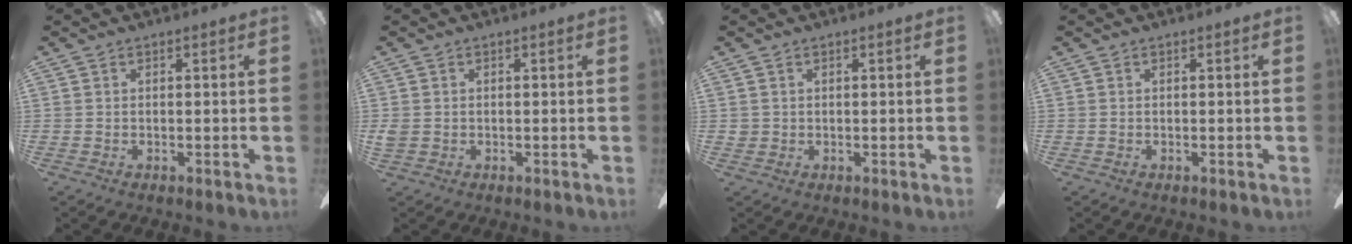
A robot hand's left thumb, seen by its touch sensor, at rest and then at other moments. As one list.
[{"total": 1.6, "force": [0.2, 1.5, 0.5], "torque": [-0.010, 0.003, 0.004]}, {"total": 1.5, "force": [0.8, 1.3, 0.1], "torque": [-0.003, 0.003, 0.014]}, {"total": 0.0}]